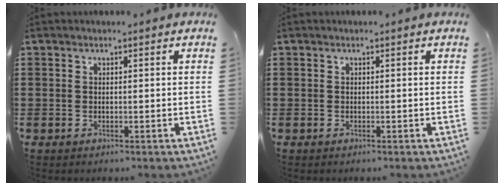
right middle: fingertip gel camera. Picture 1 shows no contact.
{"total": 0.0}